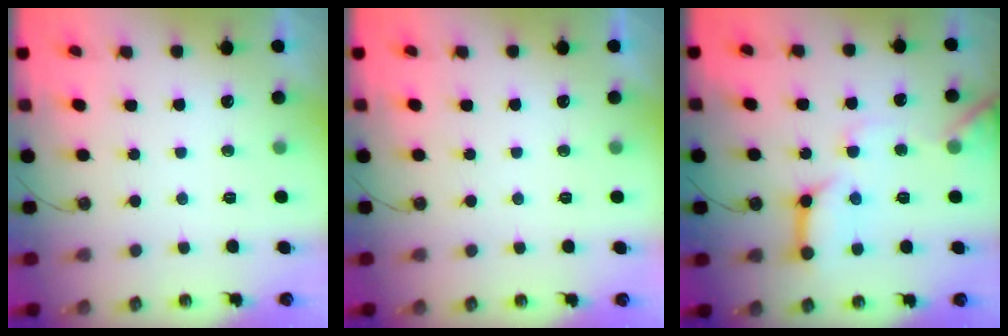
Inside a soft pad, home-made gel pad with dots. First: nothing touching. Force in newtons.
{"total": 0.0}
{"total": 13.0, "press": 12.9, "slide": 1.7}